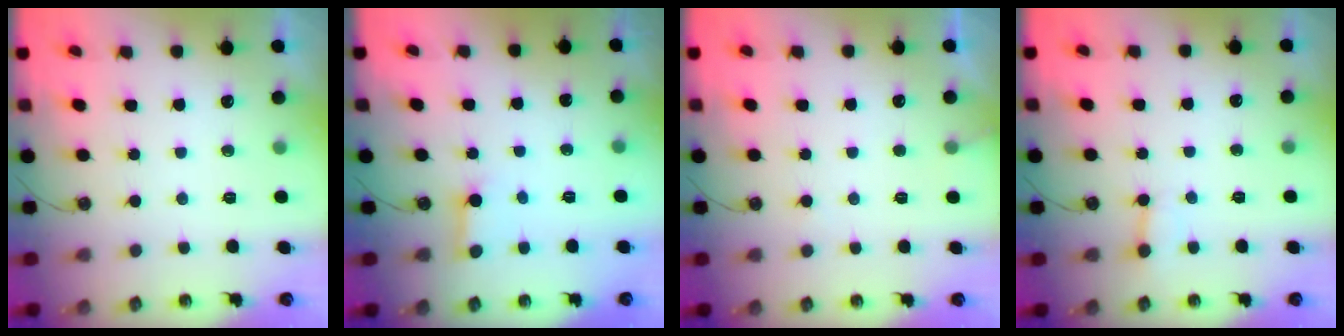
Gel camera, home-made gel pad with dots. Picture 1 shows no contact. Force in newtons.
{"total": 2.8, "press": 2.7, "slide": 0.3}
{"total": 5.6, "press": 5.6, "slide": 0.3}
{"total": 2.9, "press": 2.9, "slide": 0.3}